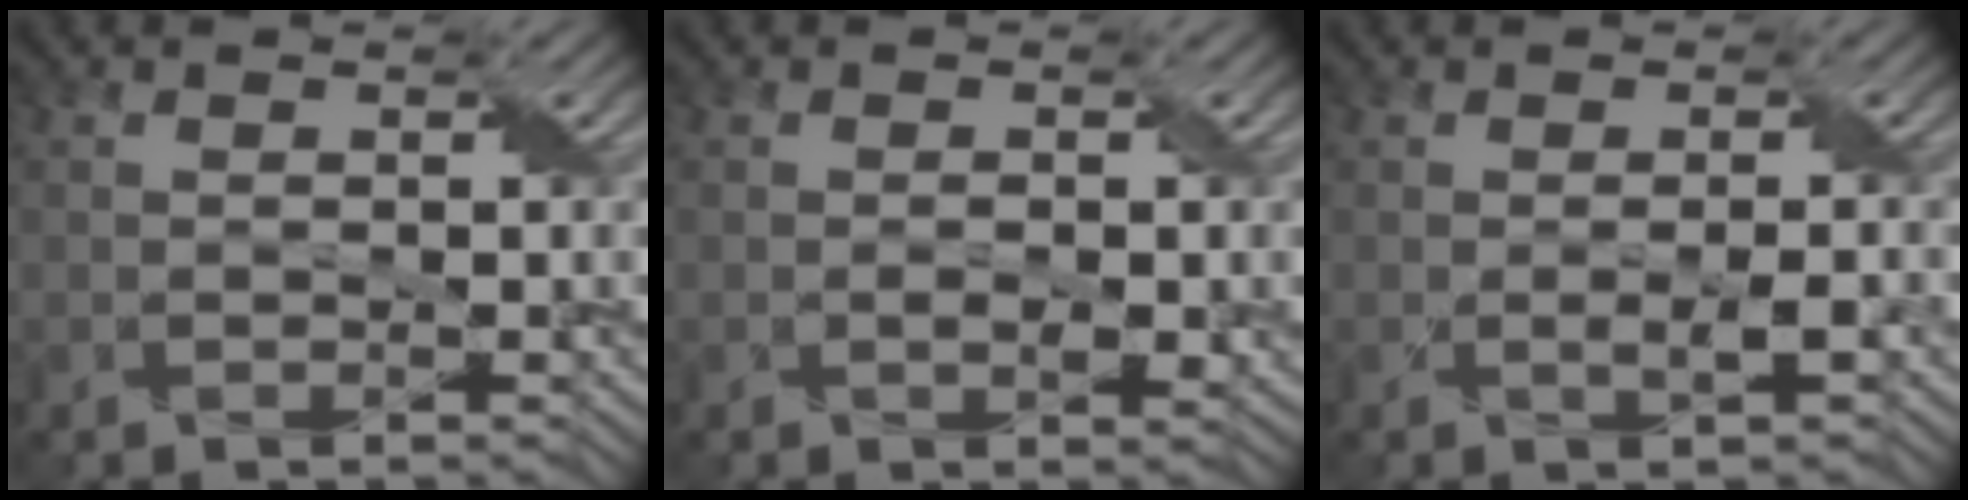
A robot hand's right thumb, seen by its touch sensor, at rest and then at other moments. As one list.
[{"total": 1.8, "force": [-0.2, 0.9, 1.5], "torque": [-0.024, -0.003, -0.001]}, {"total": 1.7, "force": [-0.2, 0.2, 1.7], "torque": [-0.033, 0.002, -0.003]}]